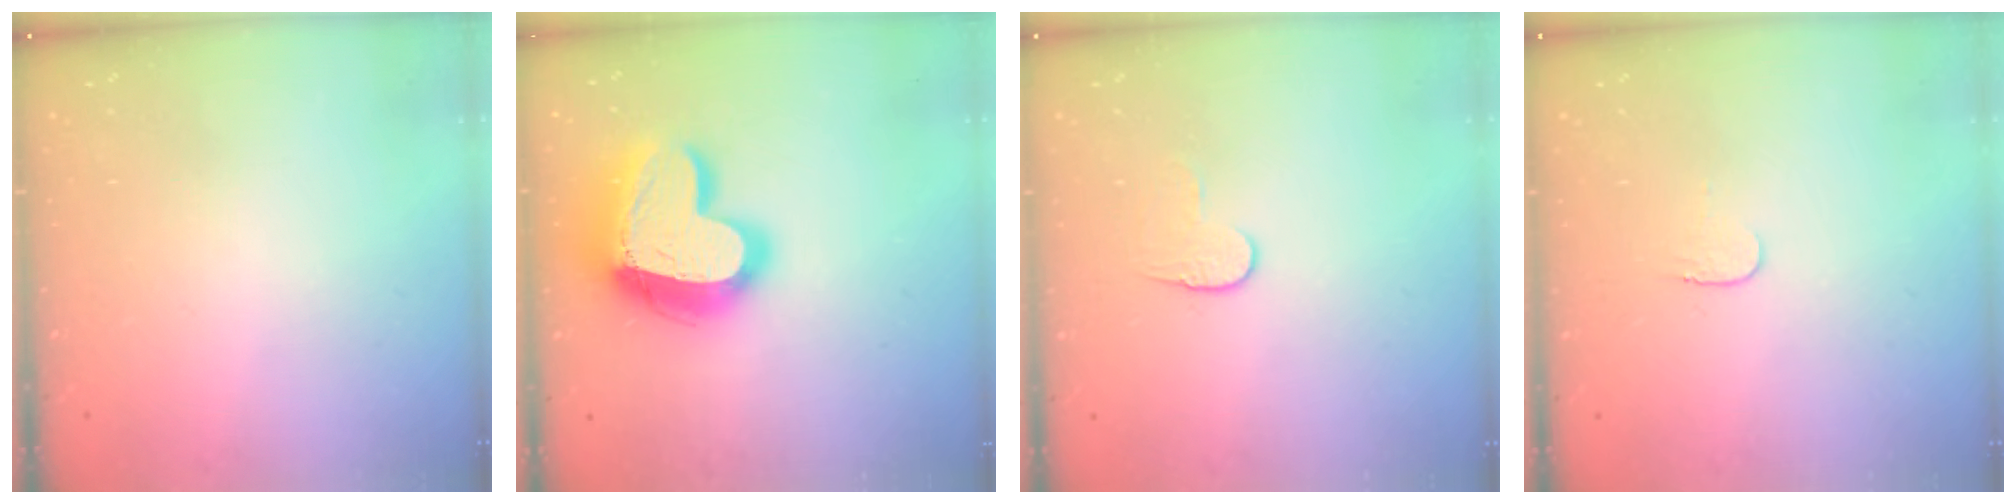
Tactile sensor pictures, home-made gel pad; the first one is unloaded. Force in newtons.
{"total": 21.0, "press": 20.9, "slide": 1.9}
{"total": 6.1, "press": 6.1, "slide": 0.5}
{"total": 3.7, "press": 3.7, "slide": 0.4}